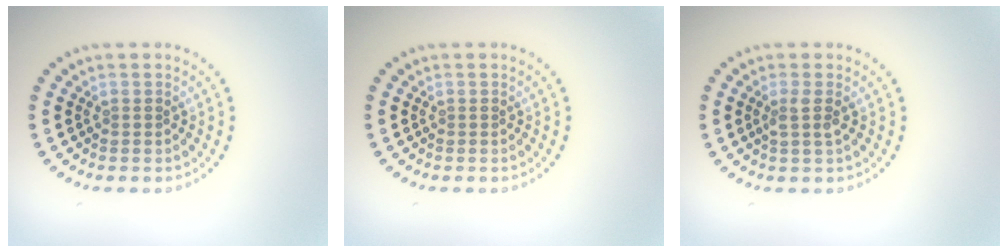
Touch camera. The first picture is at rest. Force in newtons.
{"total": 0.0}
{"total": 1.4, "press": 1.1, "slide": 0.9}